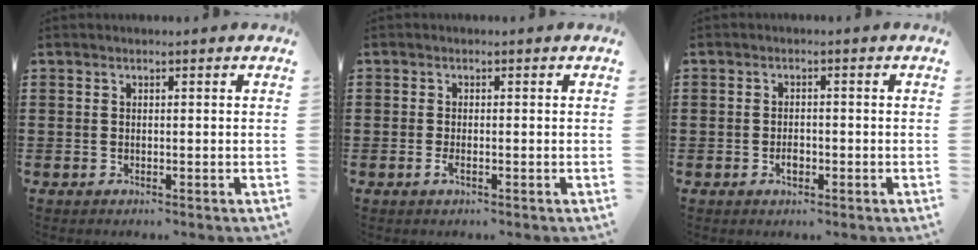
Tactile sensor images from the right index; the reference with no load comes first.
{"total": 1.1, "force": [-0.5, 0.2, 1.0], "torque": [-0.027, -0.006, -0.011]}
{"total": 1.8, "force": [-0.8, 1.0, 1.3], "torque": [-0.025, 0.000, -0.013]}